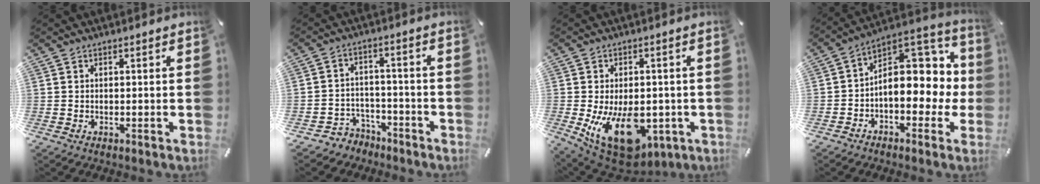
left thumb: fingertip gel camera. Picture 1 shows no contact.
{"total": 4.8, "force": [-2.8, 3.8, 0.6], "torque": [-0.019, 0.008, -0.057]}
{"total": 17.8, "force": [-4.3, 10.9, 13.4], "torque": [-0.208, 0.002, -0.050]}
{"total": 14.2, "force": [2.0, 9.6, 10.3], "torque": [-0.124, -0.021, 0.038]}